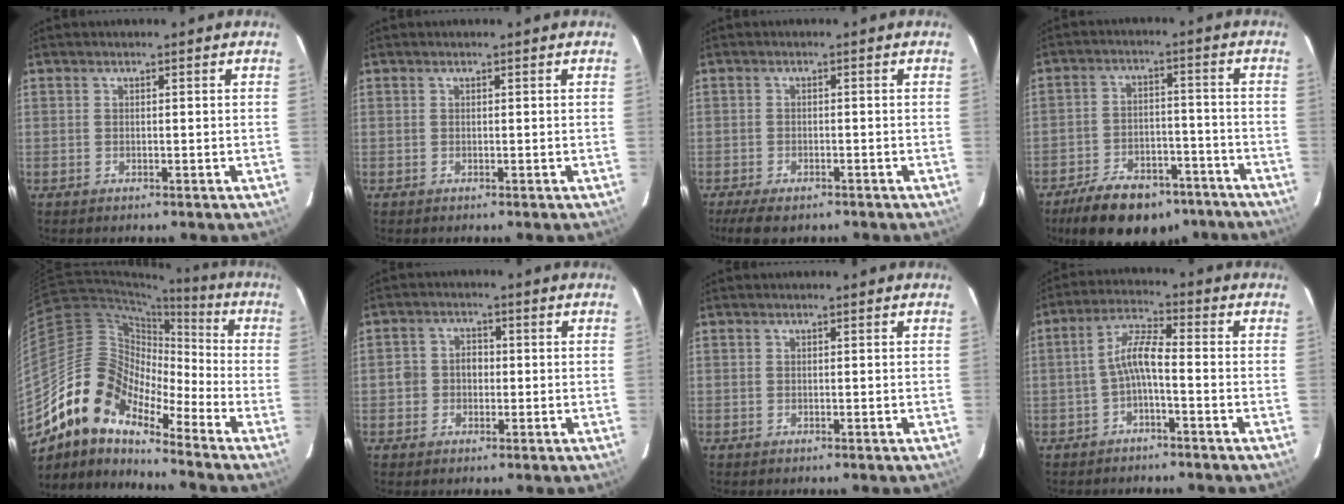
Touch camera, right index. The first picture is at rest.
{"total": 0.0}
{"total": 6.4, "force": [-4.9, 2.3, 3.4], "torque": [-0.086, -0.021, -0.082]}
{"total": 17.9, "force": [-13.8, 8.0, 8.3], "torque": [-0.165, 0.008, -0.186]}
{"total": 14.8, "force": [-11.5, 5.9, 7.3], "torque": [-0.118, 0.010, -0.233]}
{"total": 4.0, "force": [-0.9, 3.6, 1.3], "torque": [-0.026, 0.012, -0.017]}
{"total": 0.0}
{"total": 5.2, "force": [-2.0, 0.8, 4.7], "torque": [-0.106, 0.016, -0.038]}